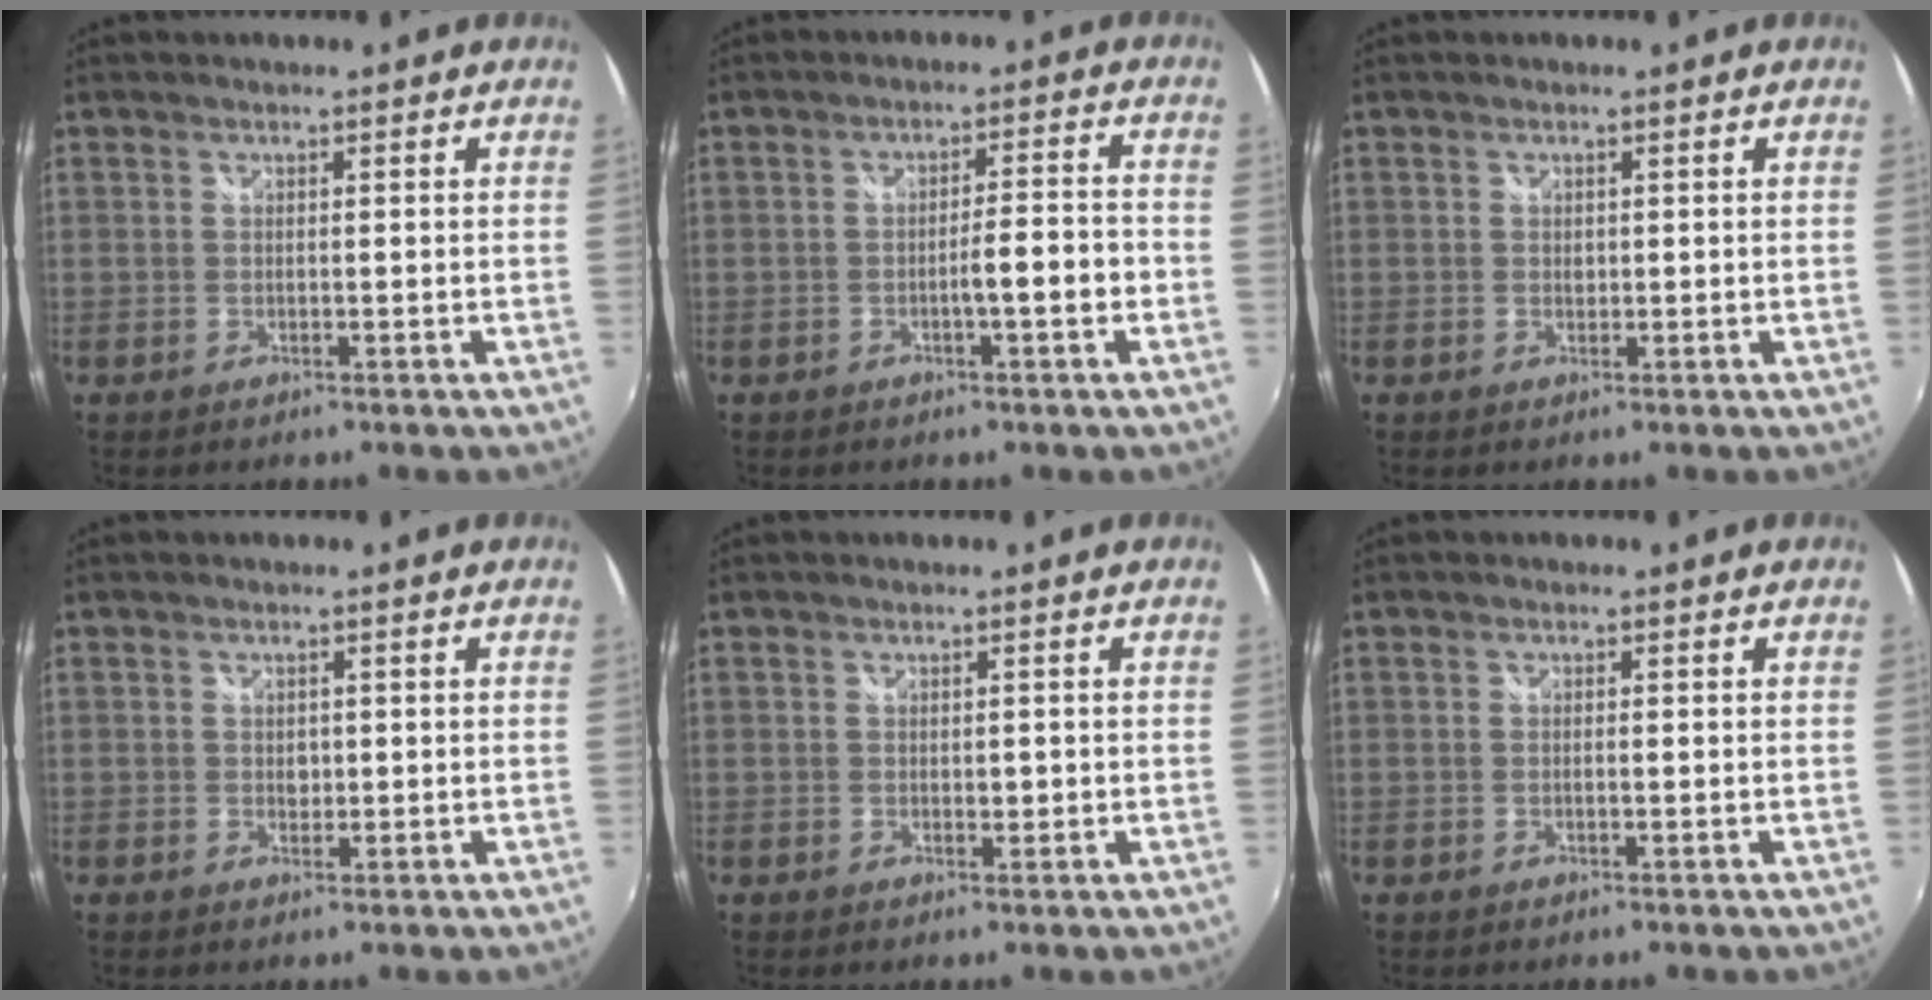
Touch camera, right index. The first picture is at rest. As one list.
[{"total": 4.9, "force": [-1.8, 0.2, 4.5], "torque": [-0.074, 0.002, -0.025]}, {"total": 0.7, "force": [0.1, 0.6, 0.3], "torque": [-0.003, -0.001, 0.002]}, {"total": 1.4, "force": [0.0, 1.2, 0.6], "torque": [-0.007, 0.000, 0.000]}, {"total": 1.1, "force": [-0.1, 0.8, 0.8], "torque": [-0.012, -0.001, 0.000]}, {"total": 0.6, "force": [-0.1, 0.1, 0.6], "torque": [-0.011, 0.000, -0.003]}]